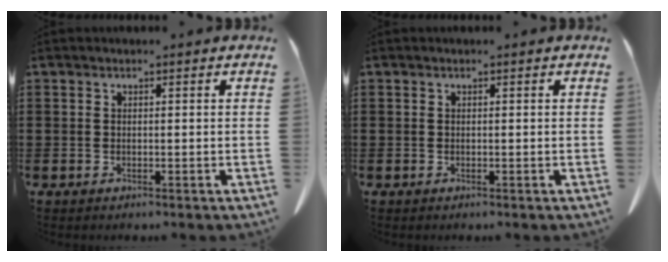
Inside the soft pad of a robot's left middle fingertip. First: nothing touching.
{"total": 0.0}